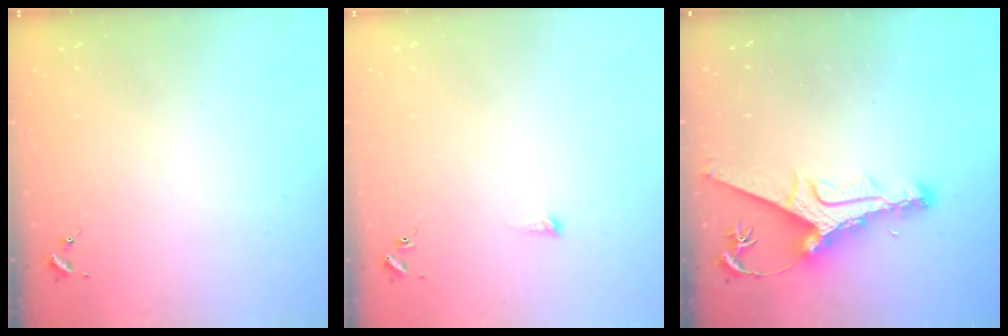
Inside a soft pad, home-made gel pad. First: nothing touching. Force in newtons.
{"total": 3.6, "press": 3.6, "slide": 0.3}
{"total": 13.0, "press": 13.0, "slide": 1.0}